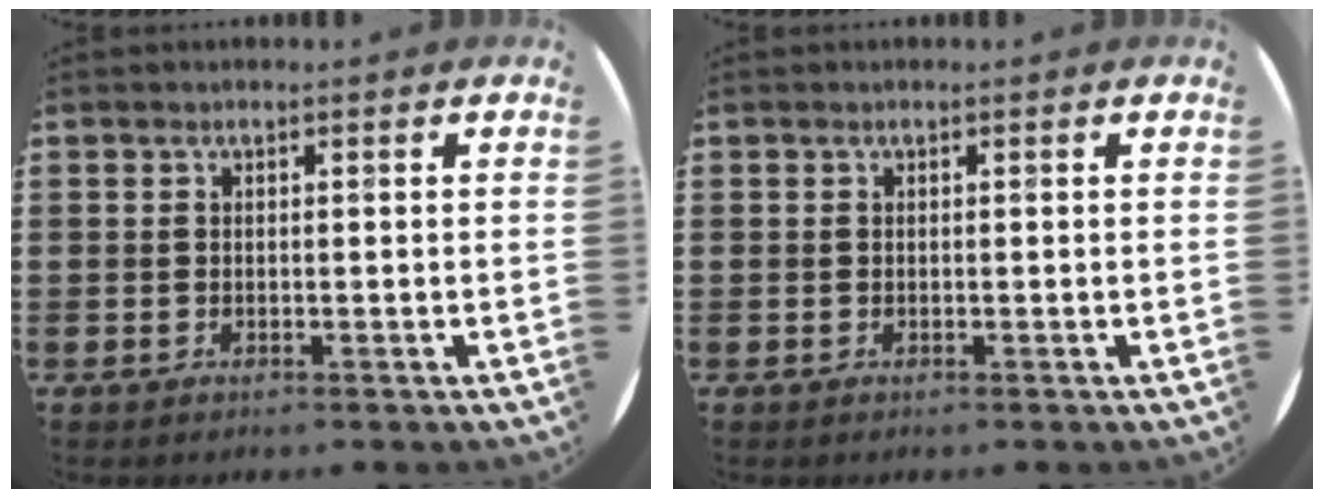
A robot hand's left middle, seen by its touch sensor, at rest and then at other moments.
{"total": 0.0}